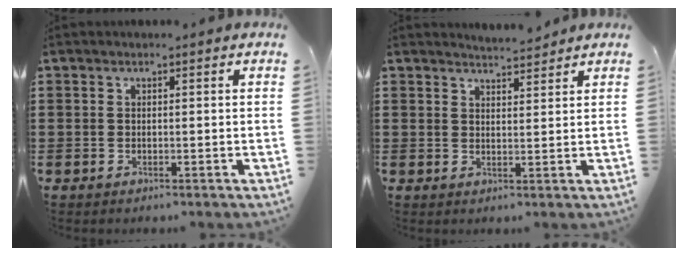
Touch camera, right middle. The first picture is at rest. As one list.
[{"total": 3.0, "force": [2.9, 0.5, 0.1], "torque": [-0.001, -0.010, 0.054]}]